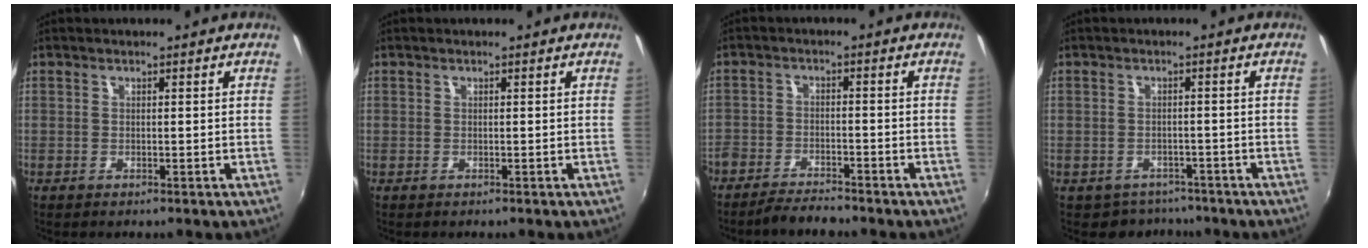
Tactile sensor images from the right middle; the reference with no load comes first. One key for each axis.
{"total": 0.0}
{"total": 6.6, "fx": -5.9, "fy": 1.6, "fz": 2.4, "tx": -0.068, "ty": -0.014, "tz": -0.105}
{"total": 5.2, "fx": -4.1, "fy": 3.0, "fz": 0.5, "tx": -0.019, "ty": -0.002, "tz": -0.056}